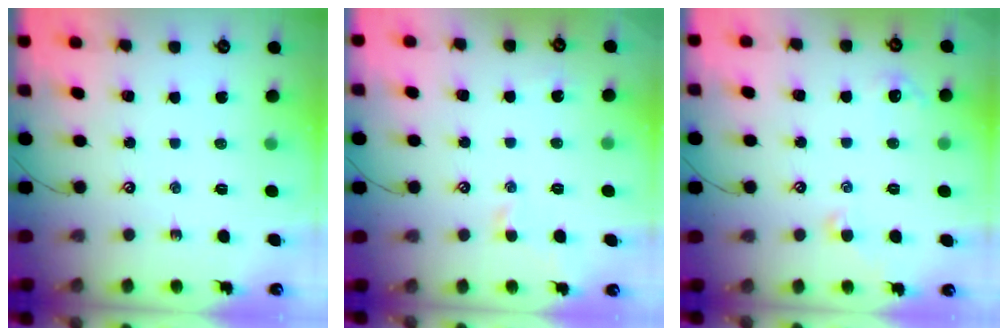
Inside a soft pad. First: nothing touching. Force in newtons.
{"total": 1.8, "press": 1.7, "slide": 0.6}
{"total": 1.4, "press": 1.2, "slide": 0.6}